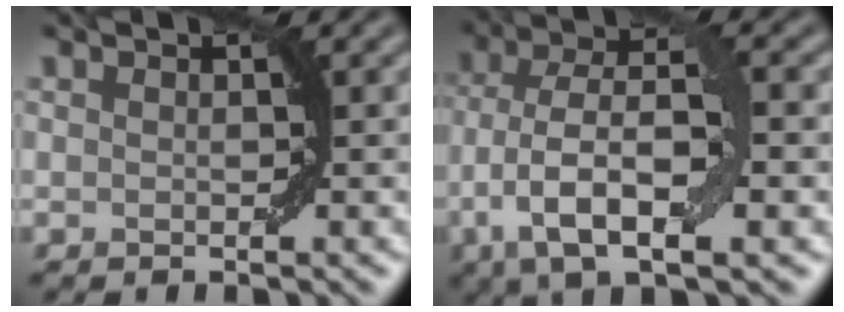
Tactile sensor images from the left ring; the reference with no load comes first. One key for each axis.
{"total": 9.3, "fx": -2.0, "fy": 3.7, "fz": 8.3, "tx": -0.157, "ty": 0.009, "tz": -0.044}